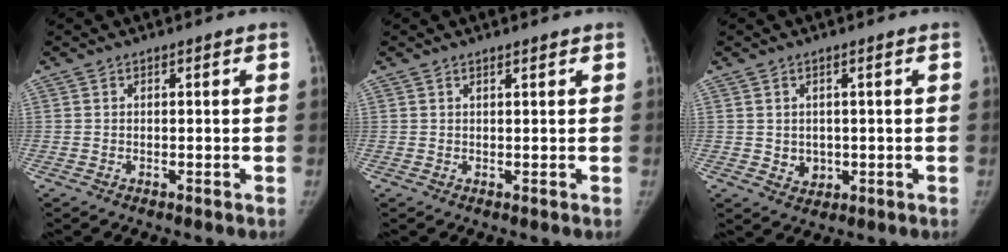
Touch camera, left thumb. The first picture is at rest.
{"total": 0.9, "force": [0.7, 0.2, 0.5], "torque": [-0.009, -0.004, 0.013]}
{"total": 3.0, "force": [0.0, 2.6, 1.6], "torque": [-0.013, -0.003, 0.011]}